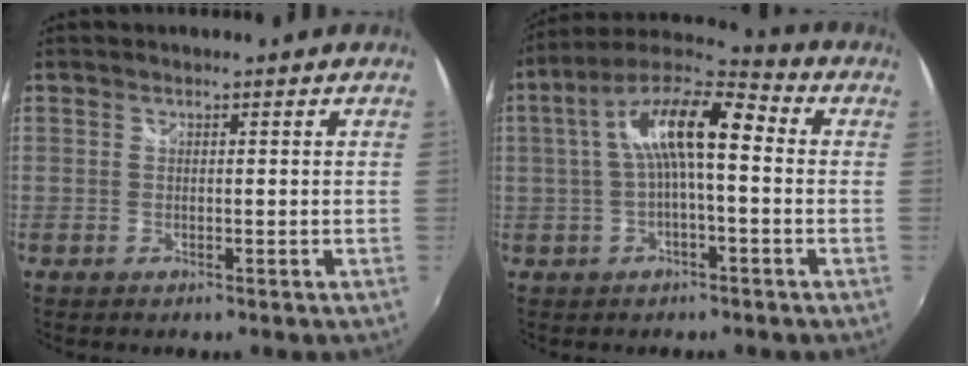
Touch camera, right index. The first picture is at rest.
{"total": 12.8, "force": [0.7, 3.8, 12.2], "torque": [-0.231, 0.029, 0.005]}